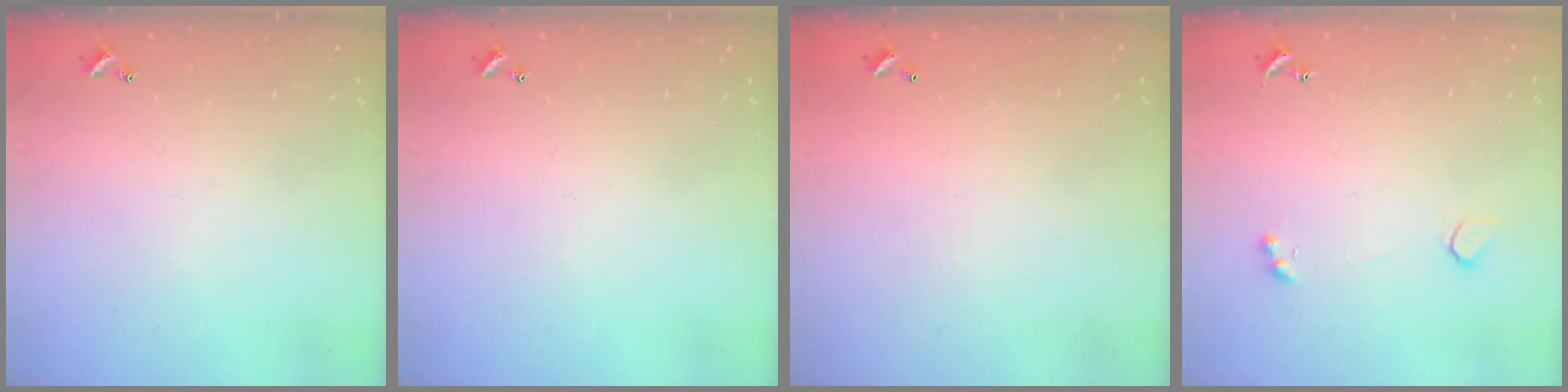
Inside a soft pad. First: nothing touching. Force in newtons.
{"total": 0.0}
{"total": 2.8, "press": 2.8, "slide": 0.1}
{"total": 2.1, "press": 1.9, "slide": 1.0}